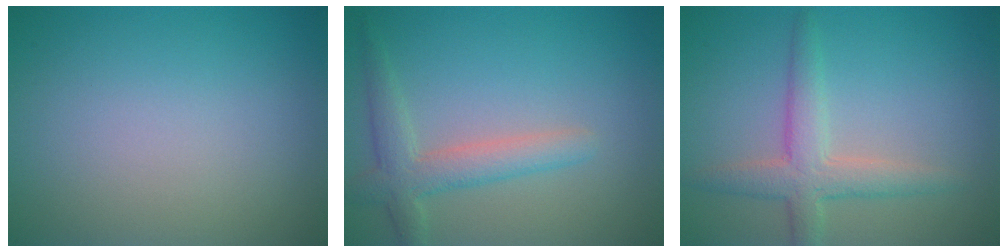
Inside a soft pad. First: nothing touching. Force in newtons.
{"total": 3.4, "press": 3.4, "slide": 0.3}
{"total": 3.6, "press": 3.6, "slide": 0.2}